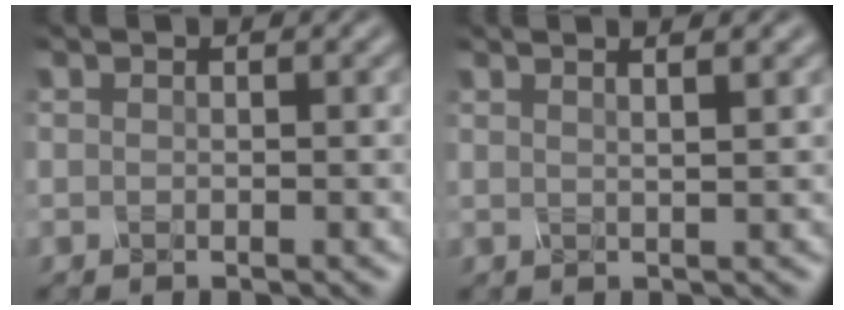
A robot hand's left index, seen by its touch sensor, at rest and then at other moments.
{"total": 3.8, "force": [2.2, 1.5, 2.7], "torque": [-0.006, 0.026, -0.005]}